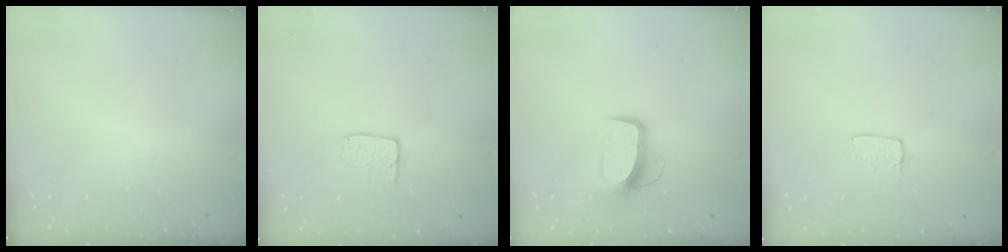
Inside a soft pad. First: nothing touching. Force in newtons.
{"total": 6.0, "press": 6.0, "slide": 0.3}
{"total": 10.0, "press": 10.0, "slide": 0.3}
{"total": 4.2, "press": 4.2, "slide": 0.3}